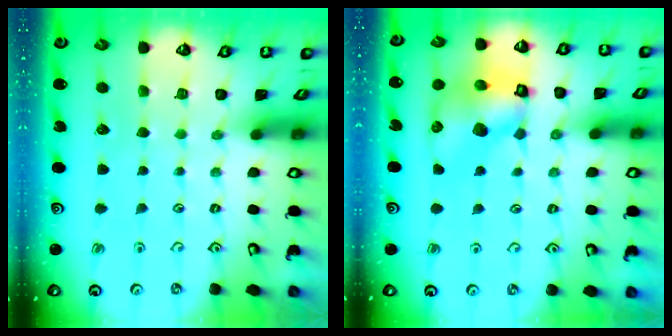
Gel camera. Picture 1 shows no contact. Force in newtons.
{"total": 11.4, "press": 11.3, "slide": 1.6}